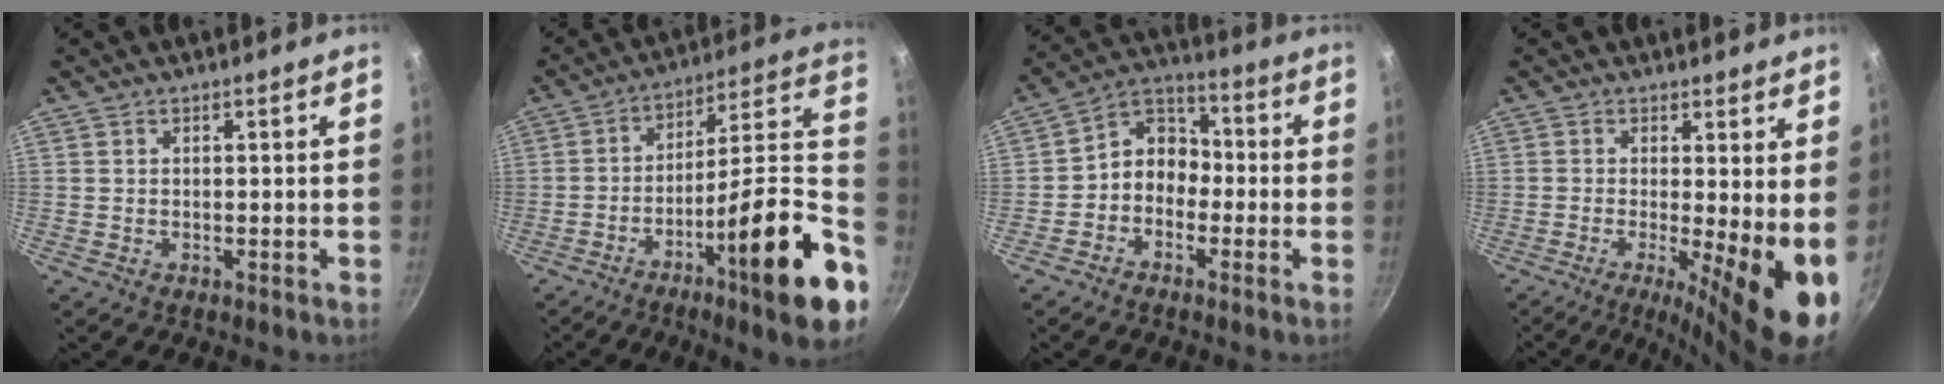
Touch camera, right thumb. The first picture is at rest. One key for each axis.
{"total": 22.9, "fx": -8.0, "fy": 3.9, "fz": 21.1, "tx": -0.278, "ty": 0.047, "tz": -0.131}
{"total": 7.9, "fx": -2.2, "fy": 6.4, "fz": 4.1, "tx": -0.030, "ty": 0.044, "tz": -0.061}
{"total": 11.0, "fx": -1.1, "fy": 2.6, "fz": 10.7, "tx": -0.141, "ty": -0.016, "tz": -0.017}